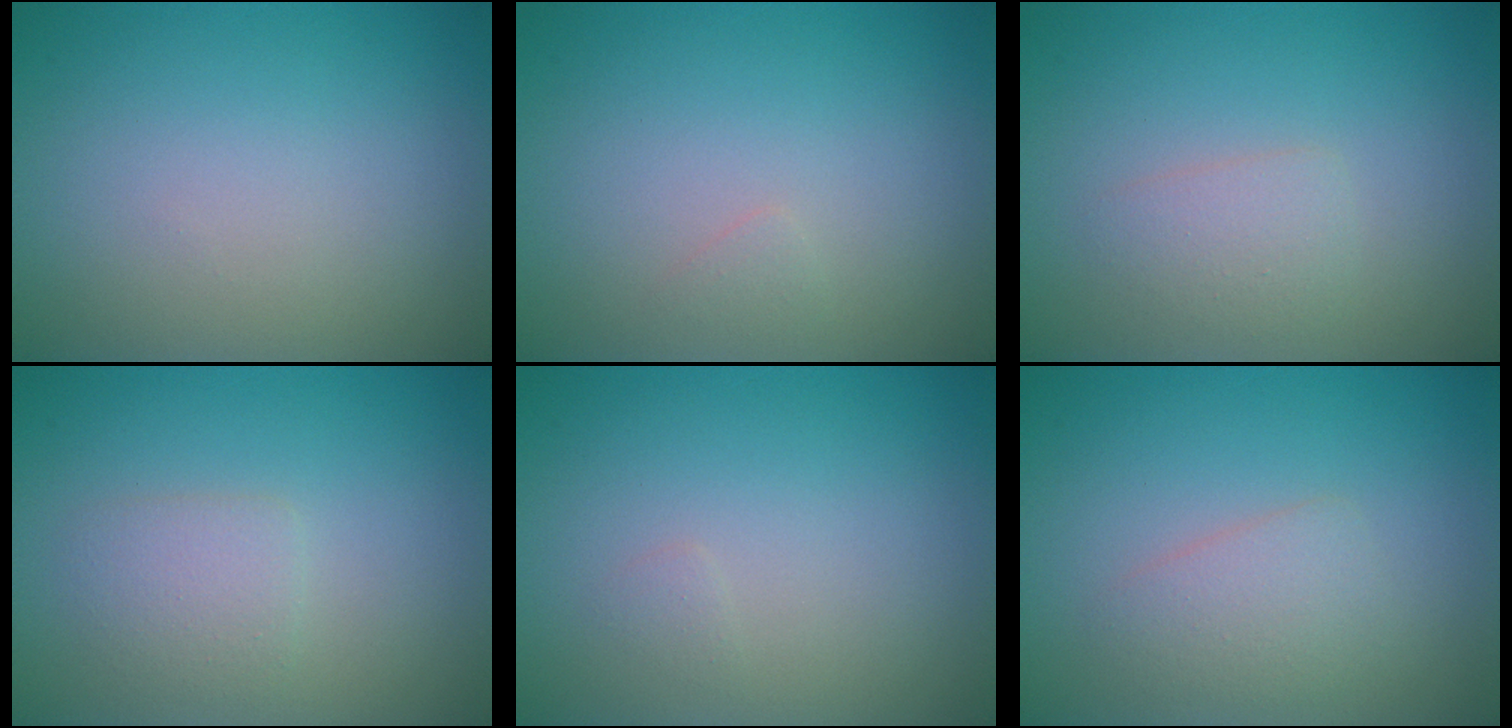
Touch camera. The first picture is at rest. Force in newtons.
{"total": 0.5, "press": 0.5, "slide": 0.0}
{"total": 1.6, "press": 1.6, "slide": 0.0}
{"total": 1.9, "press": 1.9, "slide": 0.0}
{"total": 0.5, "press": 0.5, "slide": 0.0}
{"total": 2.1, "press": 2.1, "slide": 0.0}